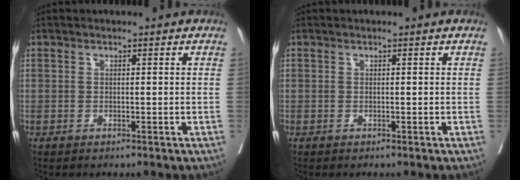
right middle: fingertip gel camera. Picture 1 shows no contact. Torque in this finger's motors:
{"motor_torque": [-0.14, 0.03, -0.02, 0.00]}